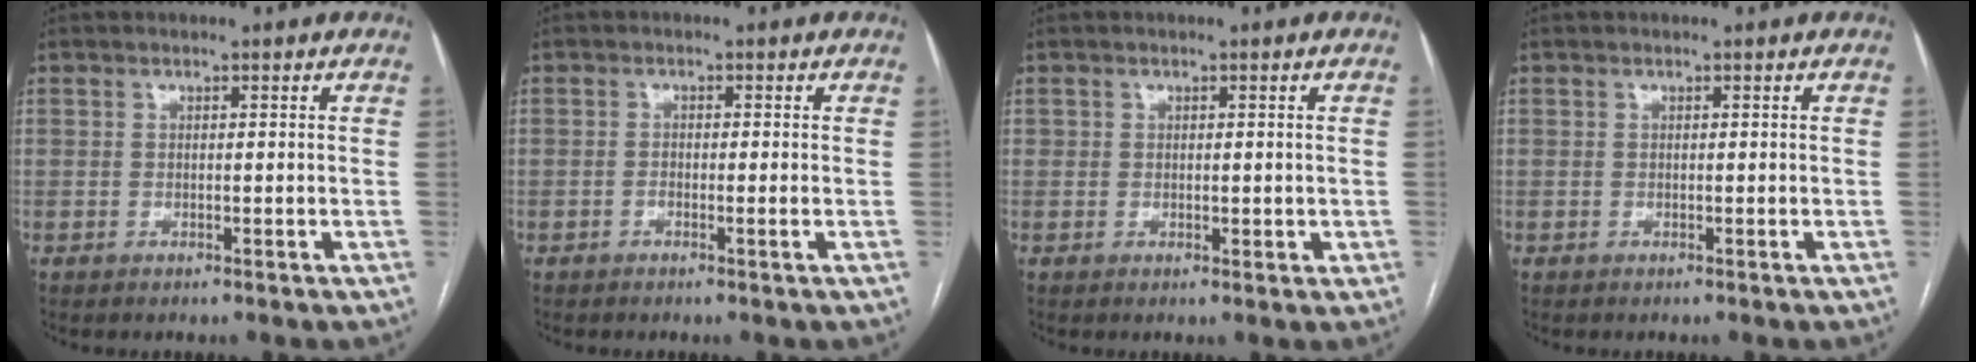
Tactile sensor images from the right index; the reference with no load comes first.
{"total": 1.3, "force": [-0.5, 0.2, 1.2], "torque": [-0.020, 0.001, -0.008]}
{"total": 1.8, "force": [0.0, 1.3, 1.3], "torque": [-0.017, 0.005, 0.004]}
{"total": 0.0}